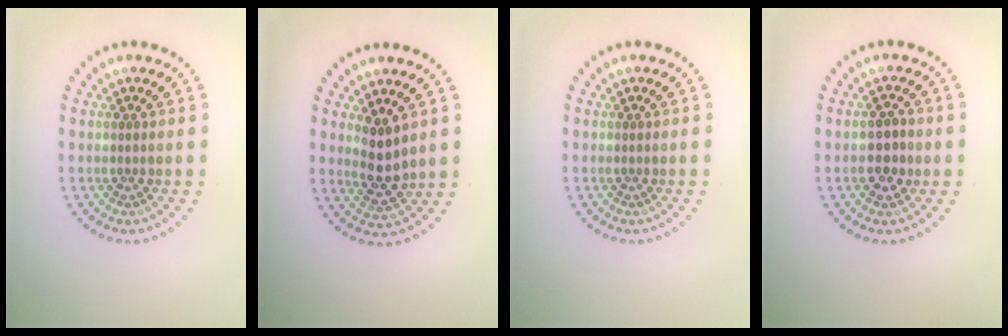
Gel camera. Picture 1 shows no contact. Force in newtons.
{"total": 2.9, "press": 2.8, "slide": 0.9}
{"total": 0.0}
{"total": 2.3, "press": 2.3, "slide": 0.4}